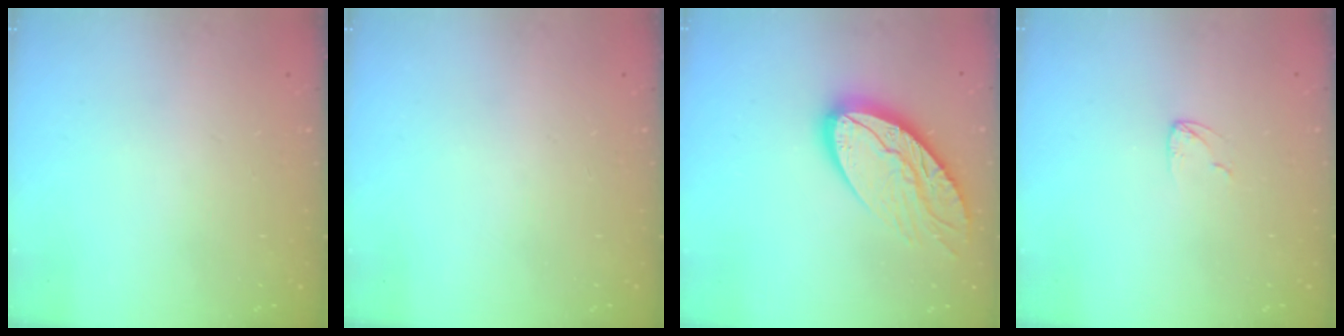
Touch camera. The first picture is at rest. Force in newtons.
{"total": 0.0}
{"total": 15.7, "press": 15.7, "slide": 1.0}
{"total": 2.7, "press": 2.7, "slide": 0.2}